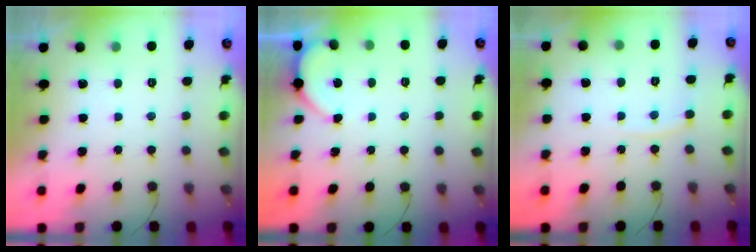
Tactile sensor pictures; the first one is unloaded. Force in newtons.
{"total": 2.4, "press": 2.3, "slide": 0.3}
{"total": 4.8, "press": 4.8, "slide": 0.4}